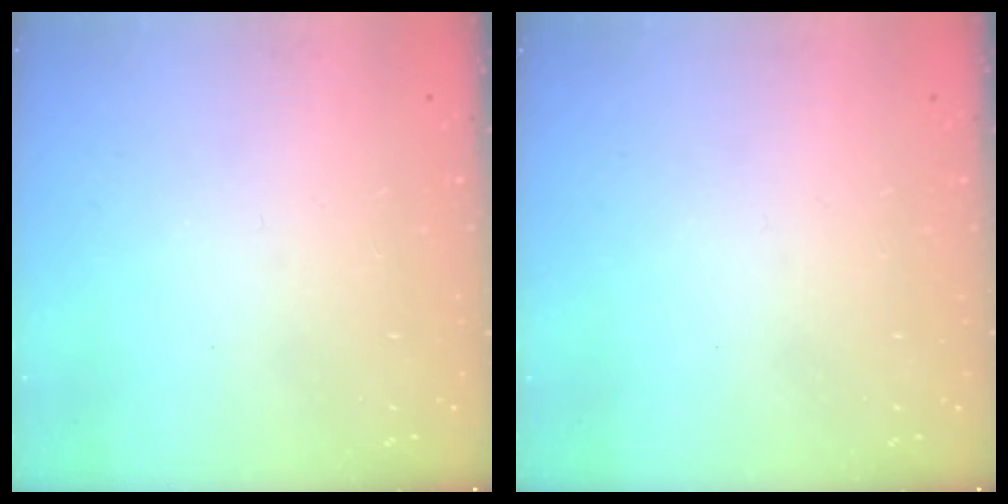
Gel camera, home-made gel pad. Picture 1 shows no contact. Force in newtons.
{"total": 0.0}